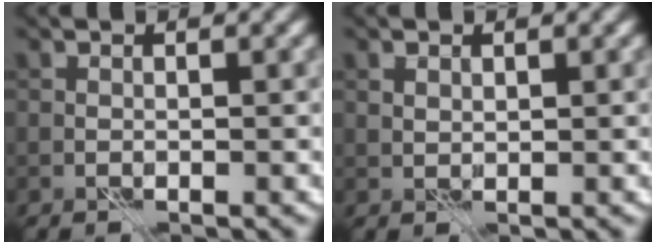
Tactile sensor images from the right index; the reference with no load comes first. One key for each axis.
{"total": 0.8, "fx": 0.6, "fy": 0.5, "fz": 0.3, "tx": -0.009, "ty": 0.000, "tz": 0.012}